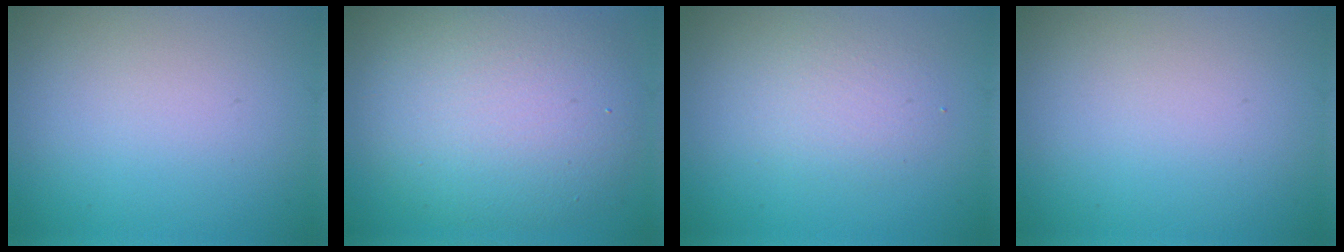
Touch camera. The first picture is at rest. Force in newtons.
{"total": 8.8, "press": 8.8, "slide": 0.7}
{"total": 2.2, "press": 2.2, "slide": 0.1}
{"total": 0.0}